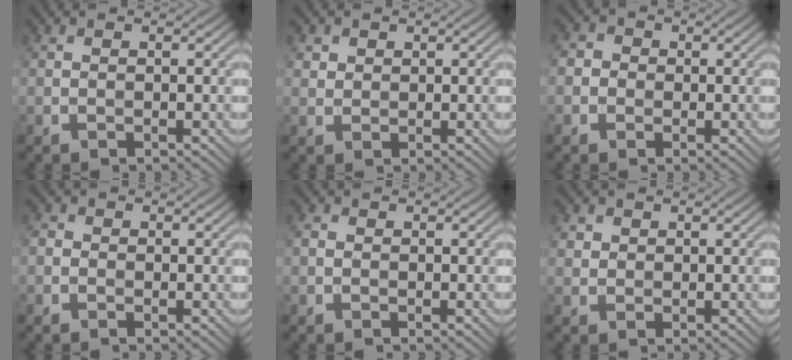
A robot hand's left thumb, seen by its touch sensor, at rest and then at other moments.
{"total": 1.6, "force": [0.9, 1.2, 0.4], "torque": [-0.013, -0.002, 0.016]}
{"total": 2.2, "force": [-0.2, 2.1, 0.6], "torque": [-0.010, 0.004, -0.016]}
{"total": 1.3, "force": [-0.6, 1.1, 0.4], "torque": [-0.008, -0.001, -0.015]}
{"total": 1.0, "force": [-0.3, 0.7, 0.6], "torque": [-0.016, 0.001, -0.008]}
{"total": 1.6, "force": [0.6, 1.4, 0.5], "torque": [-0.013, -0.005, 0.011]}